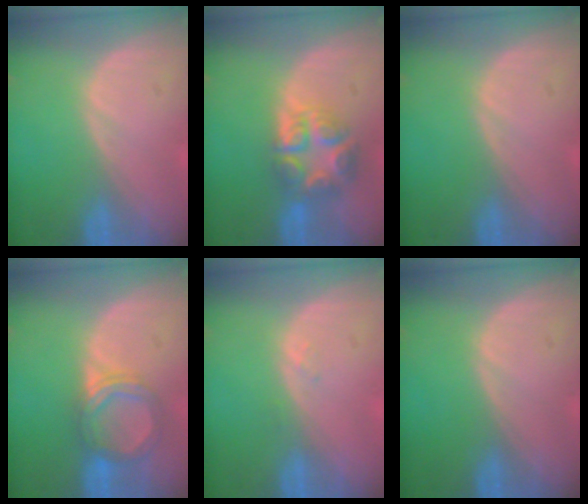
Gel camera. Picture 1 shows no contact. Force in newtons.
{"total": 7.9, "press": 6.8, "slide": 4.1}
{"total": 0.0}
{"total": 5.5, "press": 5.2, "slide": 1.8}
{"total": 0.9, "press": 0.8, "slide": 0.4}
{"total": 0.0}